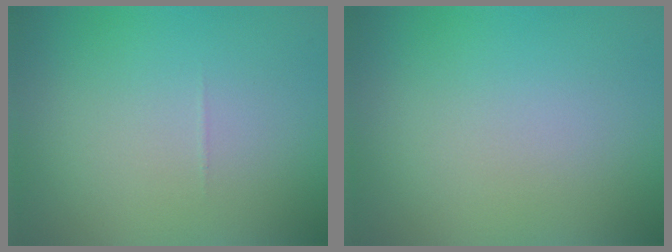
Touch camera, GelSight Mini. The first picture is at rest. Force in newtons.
{"total": 0.0}